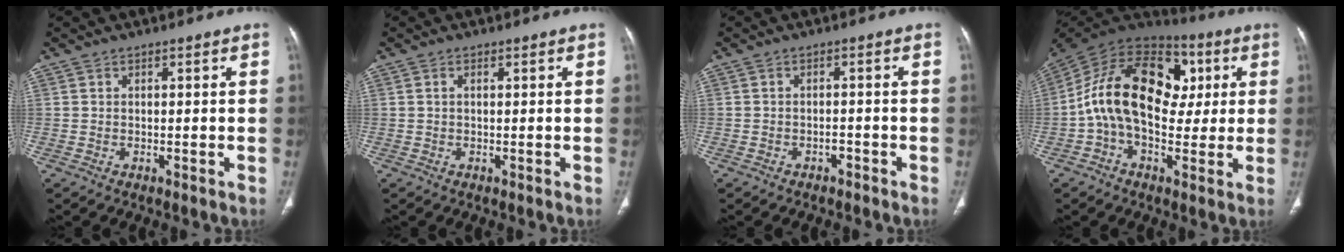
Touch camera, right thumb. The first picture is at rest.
{"total": 0.7, "force": [0.2, 0.4, 0.6], "torque": [-0.016, 0.004, 0.003]}
{"total": 1.6, "force": [-1.1, 1.0, 0.5], "torque": [-0.010, 0.010, -0.016]}
{"total": 21.3, "force": [2.0, 13.8, 16.1], "torque": [-0.265, 0.034, 0.025]}